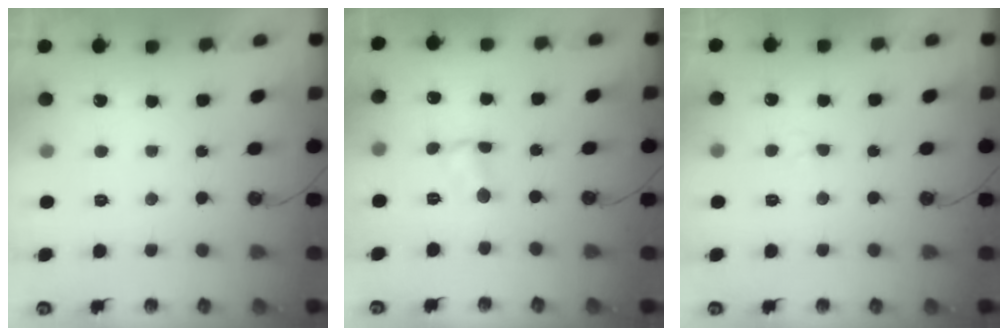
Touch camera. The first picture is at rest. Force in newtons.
{"total": 2.2, "press": 2.1, "slide": 0.3}
{"total": 2.9, "press": 2.8, "slide": 0.5}